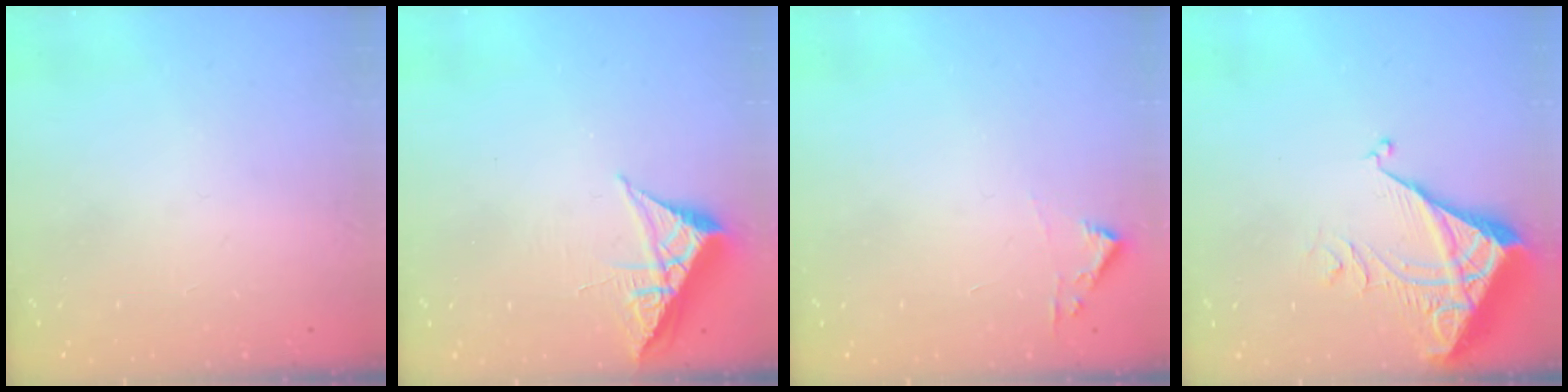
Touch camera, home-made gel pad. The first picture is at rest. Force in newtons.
{"total": 6.1, "press": 6.0, "slide": 0.7}
{"total": 3.3, "press": 3.3, "slide": 0.4}
{"total": 5.4, "press": 5.4, "slide": 0.7}